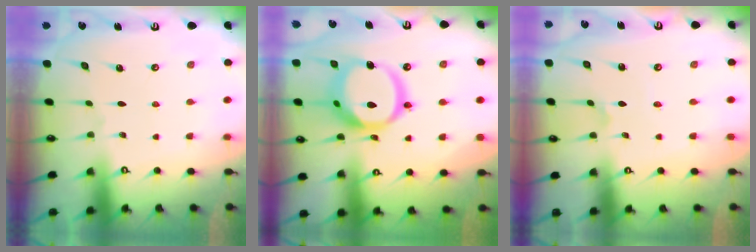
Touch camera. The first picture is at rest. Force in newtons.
{"total": 19.1, "press": 19.0, "slide": 2.3}
{"total": 1.2, "press": 1.1, "slide": 0.2}